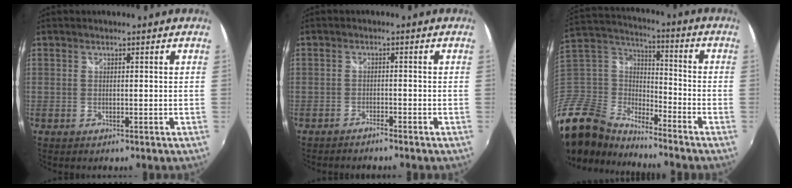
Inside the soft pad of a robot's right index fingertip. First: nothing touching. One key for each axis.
{"total": 1.8, "fx": -1.8, "fy": 0.2, "fz": 0.5, "tx": -0.022, "ty": -0.004, "tz": -0.033}
{"total": 17.1, "fx": -13.4, "fy": 8.9, "fz": 5.7, "tx": -0.168, "ty": 0.011, "tz": -0.274}